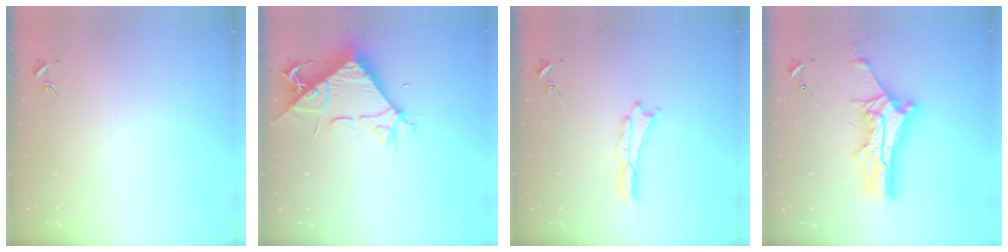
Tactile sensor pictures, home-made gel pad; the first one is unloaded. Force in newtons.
{"total": 9.5, "press": 9.4, "slide": 1.2}
{"total": 0.0}
{"total": 11.3, "press": 11.2, "slide": 1.1}